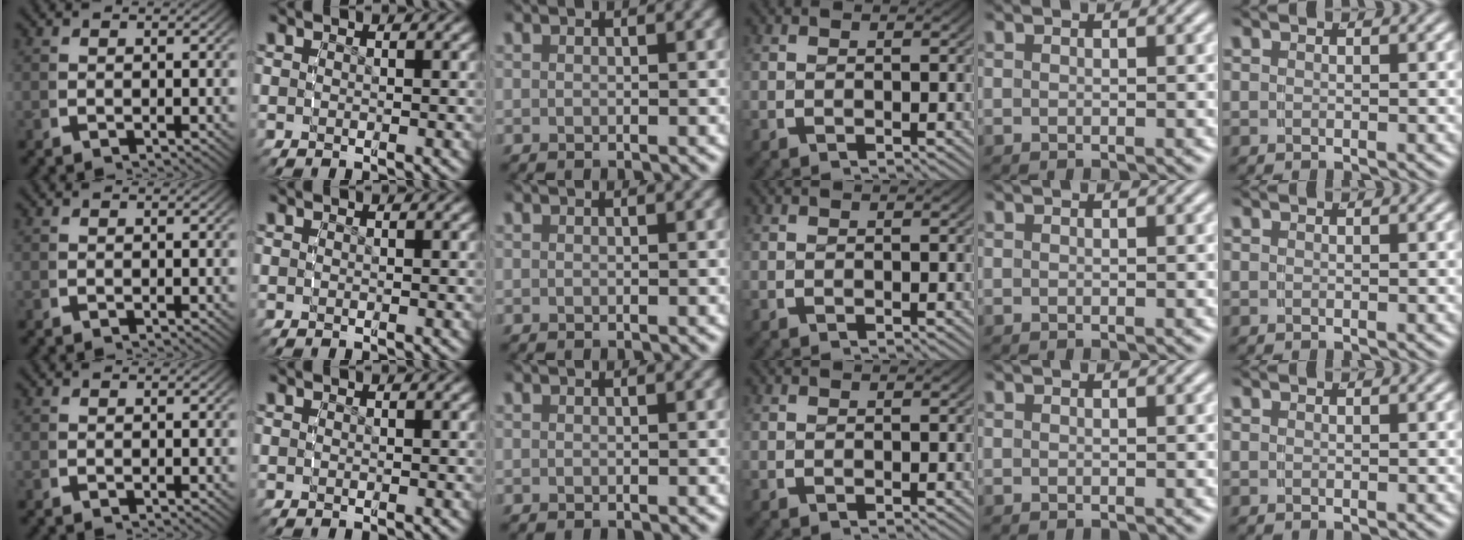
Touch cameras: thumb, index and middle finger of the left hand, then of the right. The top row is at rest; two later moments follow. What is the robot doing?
{"motion": "reach", "object": "shirt"}